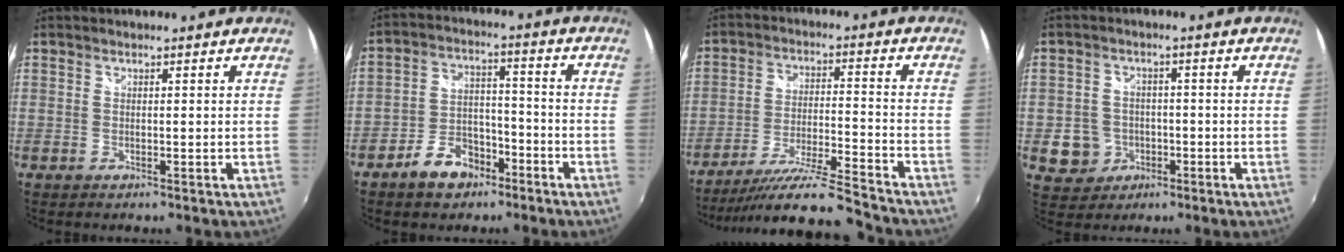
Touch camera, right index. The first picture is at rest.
{"total": 8.9, "force": [-6.1, 5.2, 3.9], "torque": [-0.081, 0.024, -0.095]}
{"total": 14.6, "force": [-13.5, -1.3, 5.3], "torque": [-0.111, -0.022, -0.227]}
{"total": 6.5, "force": [-2.0, 6.0, 1.5], "torque": [-0.051, 0.011, -0.022]}